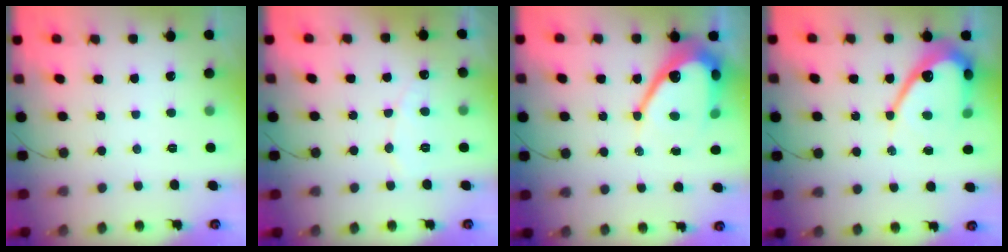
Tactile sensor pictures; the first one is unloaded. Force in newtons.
{"total": 5.2, "press": 5.2, "slide": 0.2}
{"total": 13.6, "press": 13.5, "slide": 1.1}
{"total": 11.5, "press": 11.5, "slide": 1.0}